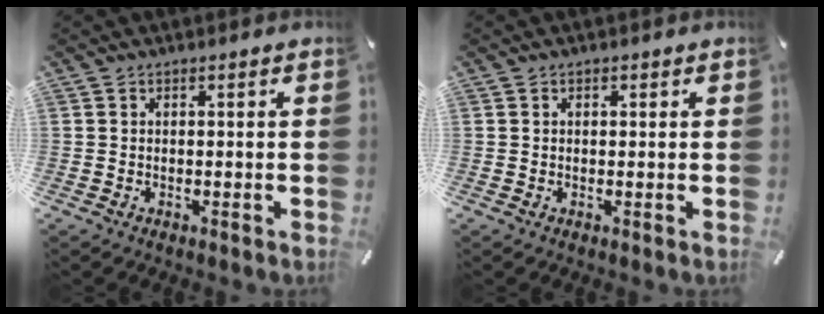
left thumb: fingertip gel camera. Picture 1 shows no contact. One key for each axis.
{"total": 0.6, "fx": 0.2, "fy": 0.6, "fz": 0.2, "tx": -0.004, "ty": 0.004, "tz": 0.003}